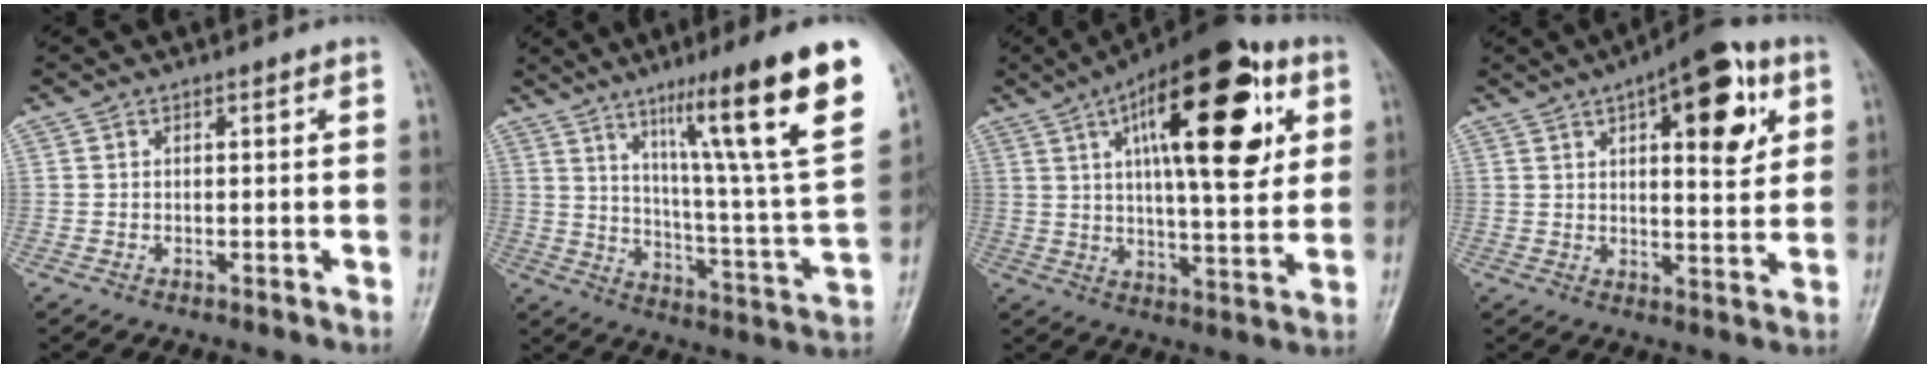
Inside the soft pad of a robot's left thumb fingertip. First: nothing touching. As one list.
[{"total": 24.4, "force": [13.8, 1.8, 20.0], "torque": [-0.275, -0.052, 0.212]}, {"total": 24.1, "force": [8.4, 9.1, 20.7], "torque": [-0.286, -0.008, 0.119]}, {"total": 14.9, "force": [5.9, 5.9, 12.3], "torque": [-0.131, -0.011, 0.075]}]